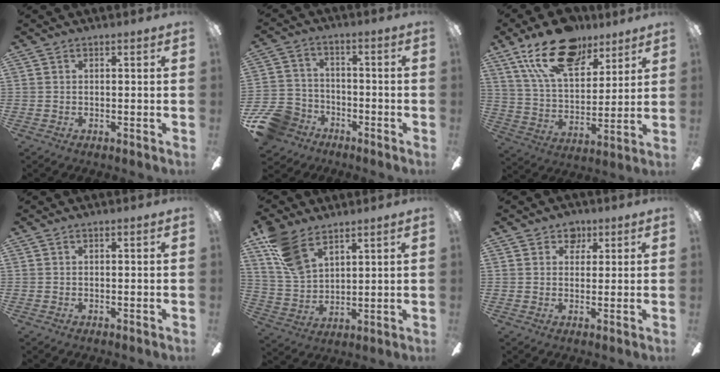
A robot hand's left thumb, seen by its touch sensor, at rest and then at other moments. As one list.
[{"total": 11.3, "force": [-6.7, 8.3, 3.9], "torque": [-0.098, 0.048, -0.121]}, {"total": 19.7, "force": [12.8, 10.0, 11.1], "torque": [-0.200, -0.049, 0.227]}, {"total": 0.0}, {"total": 12.1, "force": [8.3, 5.9, 6.5], "torque": [-0.154, -0.021, 0.163]}, {"total": 4.3, "force": [2.7, 3.2, 1.1], "torque": [-0.009, -0.006, 0.045]}]